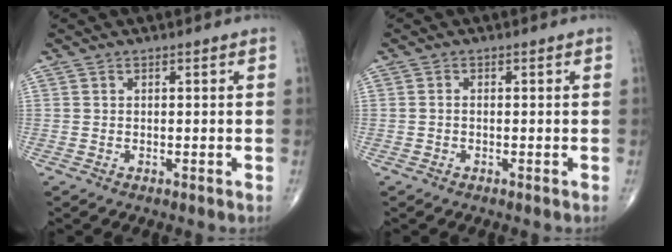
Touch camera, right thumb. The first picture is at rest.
{"total": 0.6, "force": [-0.2, 0.4, 0.4], "torque": [-0.006, 0.001, -0.007]}